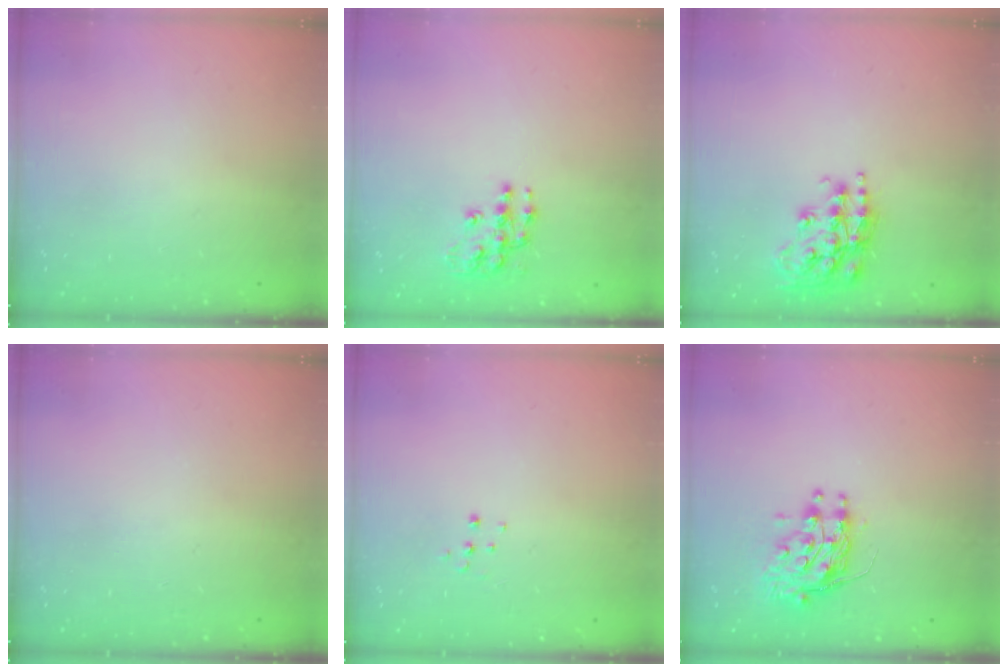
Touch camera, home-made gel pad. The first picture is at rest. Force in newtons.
{"total": 10.4, "press": 10.4, "slide": 0.5}
{"total": 17.2, "press": 17.2, "slide": 1.4}
{"total": 0.0}
{"total": 4.7, "press": 4.7, "slide": 0.4}
{"total": 10.0, "press": 9.9, "slide": 0.8}